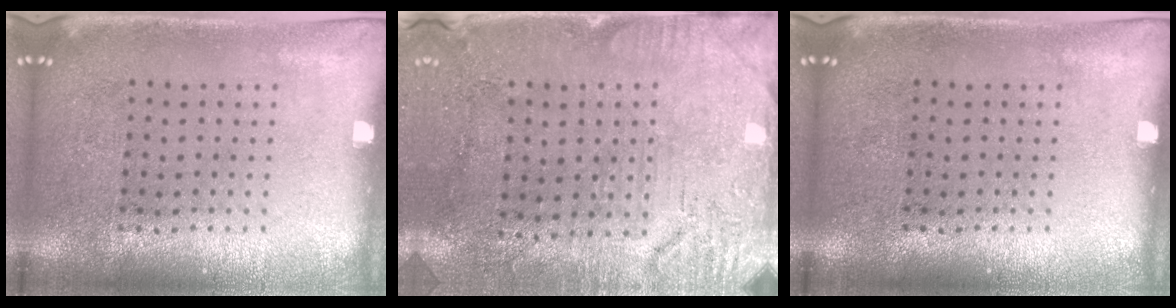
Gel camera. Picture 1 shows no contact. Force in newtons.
{"total": 3.2, "press": 2.8, "slide": 1.5}
{"total": 0.0}